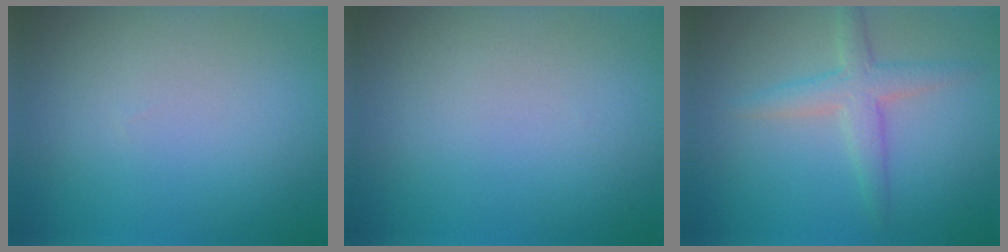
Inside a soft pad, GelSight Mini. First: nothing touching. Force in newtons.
{"total": 0.0}
{"total": 2.9, "press": 2.9, "slide": 0.1}